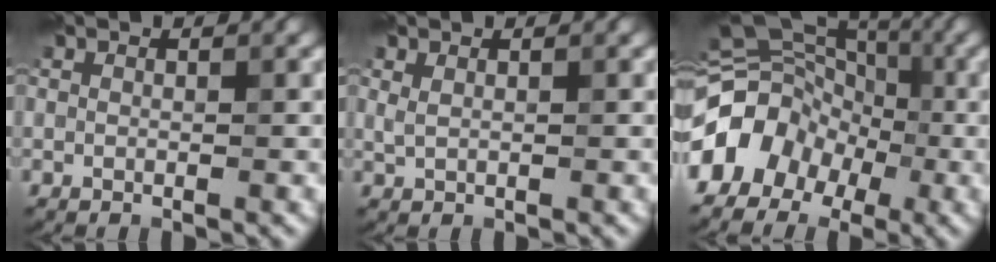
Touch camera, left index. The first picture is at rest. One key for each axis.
{"total": 0.7, "fx": 0.4, "fy": 0.3, "fz": 0.5, "tx": -0.014, "ty": -0.001, "tz": 0.013}
{"total": 11.8, "fx": -4.5, "fy": 9.9, "fz": 4.5, "tx": -0.085, "ty": -0.008, "tz": -0.100}